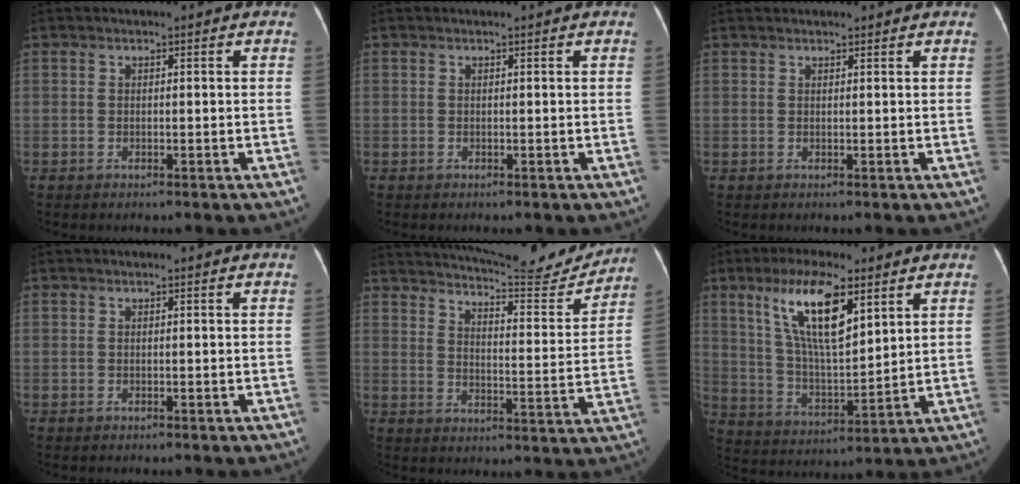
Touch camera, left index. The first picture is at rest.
{"total": 0.0}
{"total": 3.1, "force": [2.9, 0.6, 0.9], "torque": [-0.011, 0.029, 0.039]}
{"total": 0.0}
{"total": 17.7, "force": [17.0, 1.3, 4.8], "torque": [-0.078, -0.053, 0.224]}
{"total": 13.0, "force": [6.7, 3.3, 10.6], "torque": [-0.211, 0.009, 0.130]}